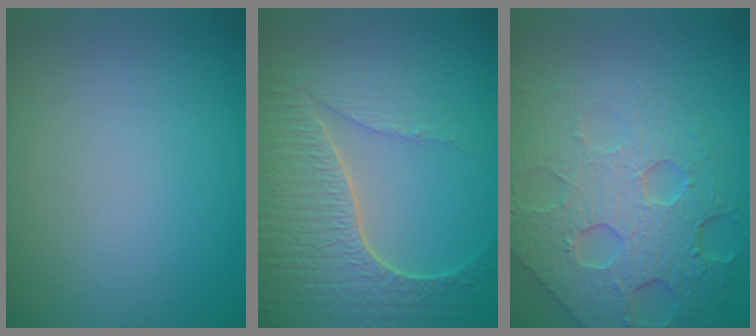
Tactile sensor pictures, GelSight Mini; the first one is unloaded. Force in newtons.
{"total": 7.1, "press": 5.3, "slide": 4.6}
{"total": 7.4, "press": 5.6, "slide": 4.9}